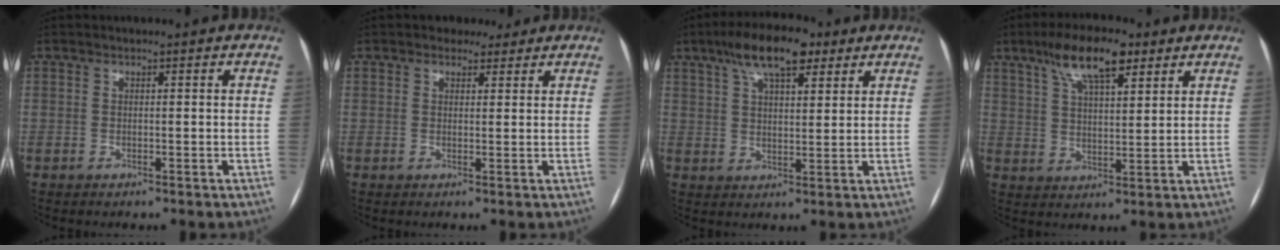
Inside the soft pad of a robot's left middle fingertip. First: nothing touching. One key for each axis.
{"total": 2.9, "fx": 2.2, "fy": 1.8, "fz": 0.5, "tx": -0.003, "ty": 0.008, "tz": 0.029}
{"total": 10.4, "fx": 6.5, "fy": 3.5, "fz": 7.3, "tx": -0.127, "ty": 0.022, "tz": 0.109}
{"total": 10.0, "fx": 6.3, "fy": 2.9, "fz": 7.2, "tx": -0.131, "ty": 0.016, "tz": 0.110}